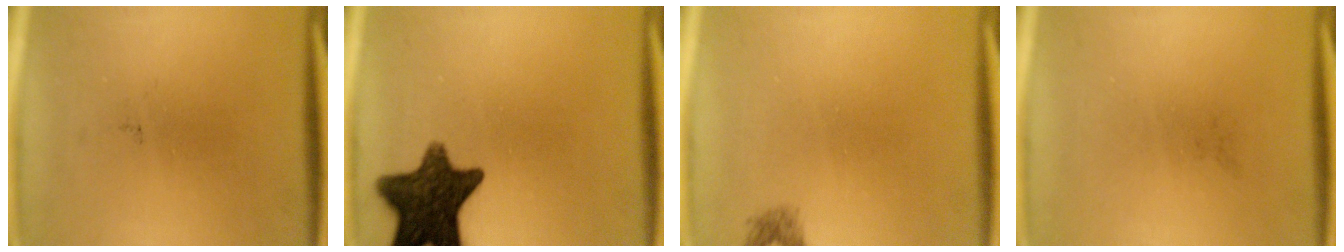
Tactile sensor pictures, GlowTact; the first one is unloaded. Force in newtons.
{"total": 13.1}
{"total": 1.1}
{"total": 0.0}